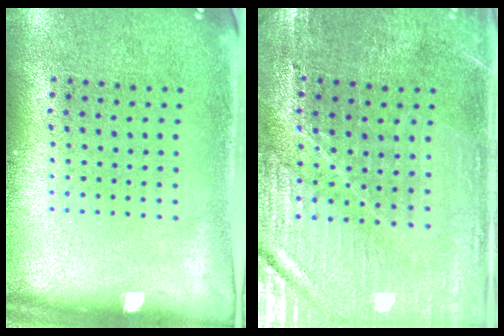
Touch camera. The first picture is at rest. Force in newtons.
{"total": 1.7, "press": 1.7, "slide": 0.3}